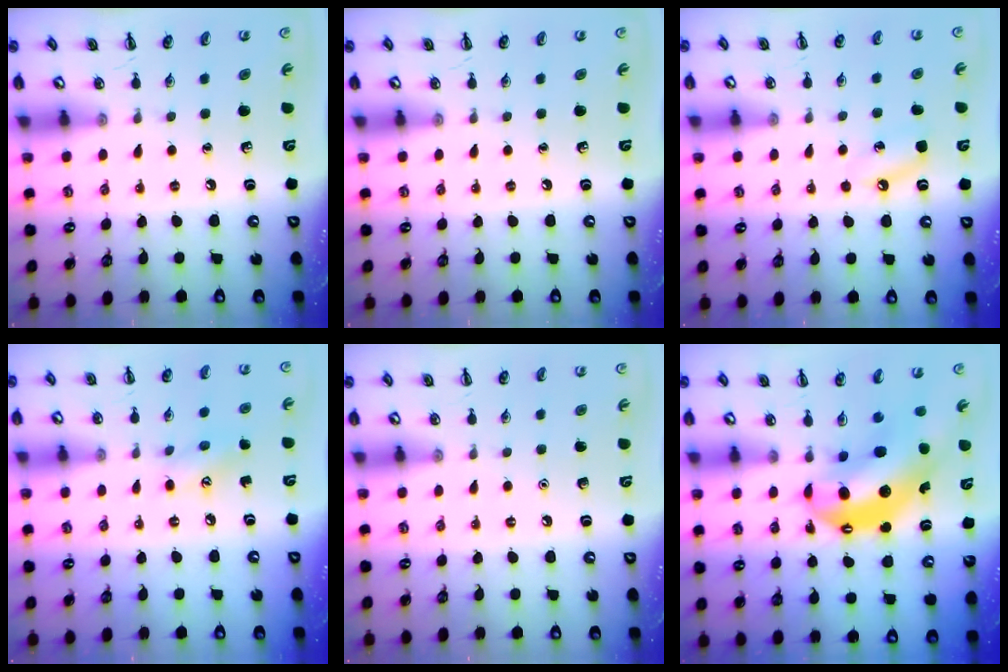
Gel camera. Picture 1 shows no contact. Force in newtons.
{"total": 0.0}
{"total": 4.6, "press": 4.4, "slide": 1.4}
{"total": 7.3, "press": 7.2, "slide": 1.1}
{"total": 1.6, "press": 1.6, "slide": 0.1}
{"total": 8.9, "press": 8.6, "slide": 2.4}